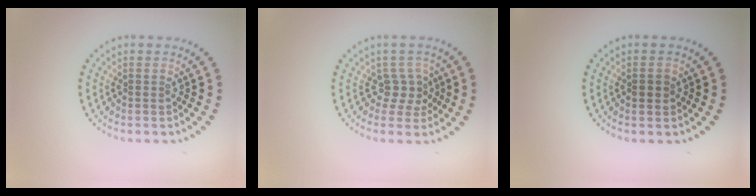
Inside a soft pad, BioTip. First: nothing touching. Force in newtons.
{"total": 2.0, "press": 1.6, "slide": 1.3}
{"total": 1.0, "press": 1.0, "slide": 0.0}